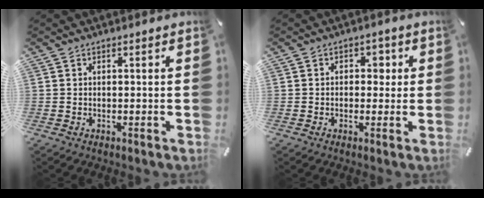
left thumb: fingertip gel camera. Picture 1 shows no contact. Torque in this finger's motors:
{"motor_torque": [-0.01, -0.05, -0.10, -0.10, 0.04]}